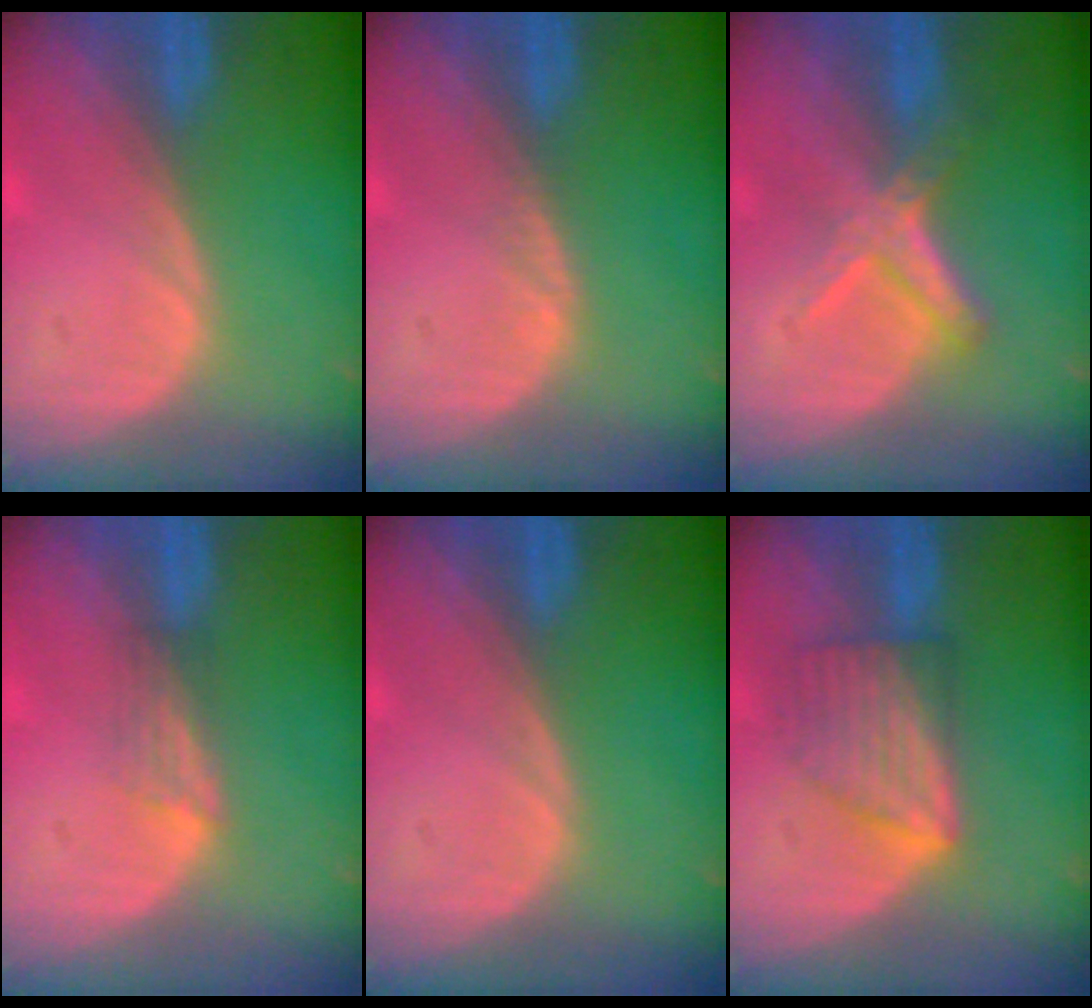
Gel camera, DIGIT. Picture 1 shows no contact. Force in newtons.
{"total": 0.5, "press": 0.5, "slide": 0.1}
{"total": 5.8, "press": 5.4, "slide": 1.9}
{"total": 2.4, "press": 1.9, "slide": 1.5}
{"total": 0.0}
{"total": 6.1, "press": 6.1, "slide": 0.2}